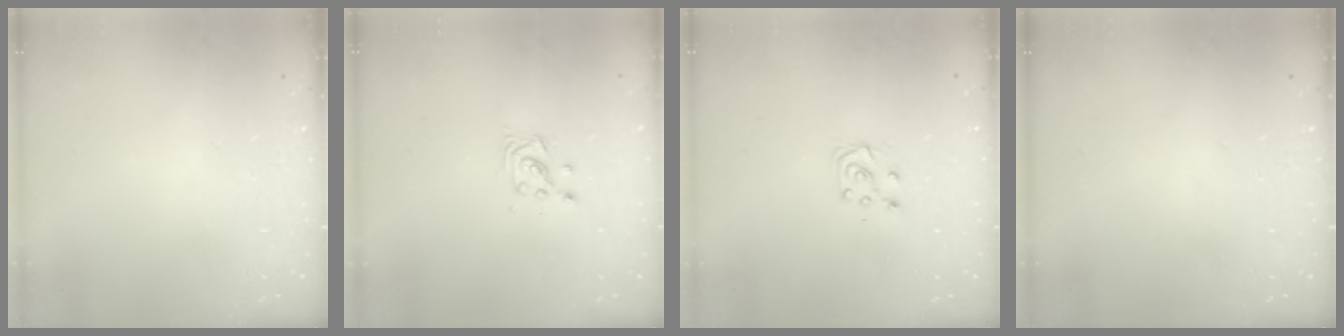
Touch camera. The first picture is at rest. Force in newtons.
{"total": 3.8, "press": 3.8, "slide": 0.5}
{"total": 5.0, "press": 4.9, "slide": 0.6}
{"total": 0.0}